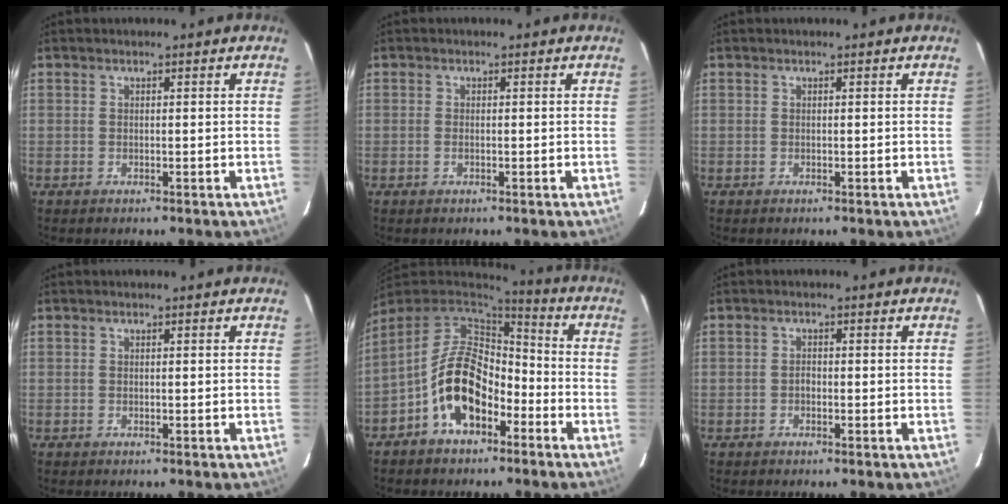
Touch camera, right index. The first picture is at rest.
{"total": 0.8, "force": [-0.2, 0.4, 0.6], "torque": [-0.013, 0.000, -0.004]}
{"total": 0.0}
{"total": 0.0}
{"total": 13.4, "force": [-5.7, 8.1, 9.0], "torque": [-0.177, 0.023, -0.091]}
{"total": 0.8, "force": [-0.4, 0.5, 0.4], "torque": [-0.005, 0.004, -0.007]}